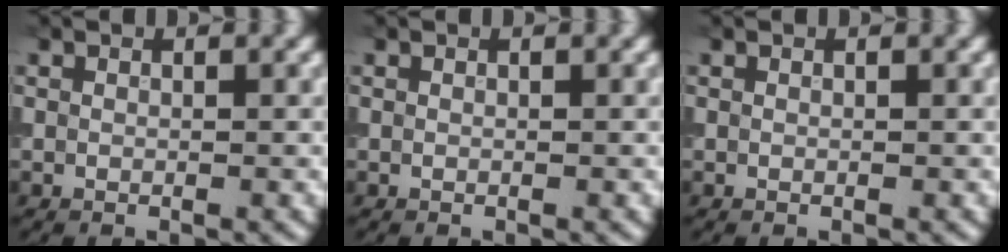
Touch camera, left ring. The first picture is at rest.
{"total": 0.0}
{"total": 0.0}